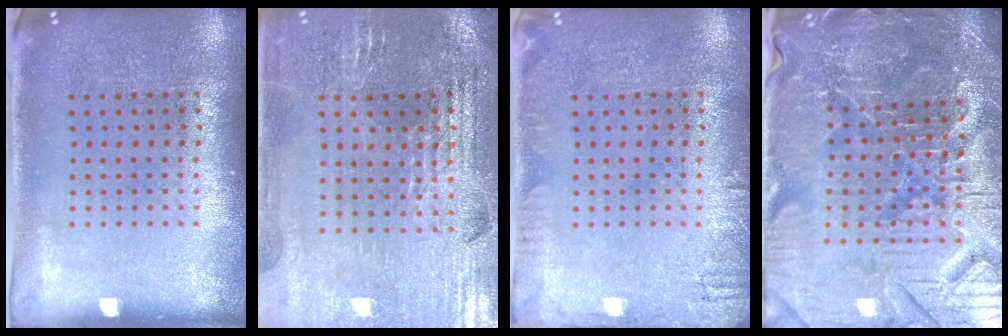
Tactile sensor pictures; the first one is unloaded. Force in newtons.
{"total": 2.8, "press": 2.8, "slide": 0.4}
{"total": 1.7, "press": 1.7, "slide": 0.2}
{"total": 5.3, "press": 5.1, "slide": 1.4}